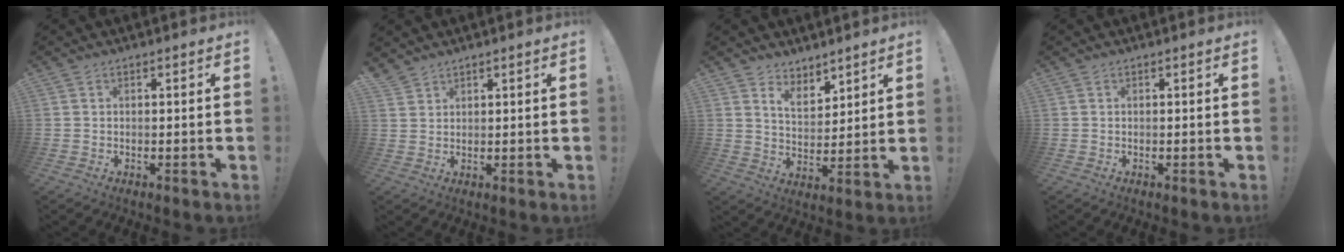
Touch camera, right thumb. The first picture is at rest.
{"total": 2.5, "force": [2.3, 0.9, 0.4], "torque": [-0.011, -0.013, 0.047]}
{"total": 6.6, "force": [5.5, 3.4, 1.6], "torque": [-0.036, -0.042, 0.105]}
{"total": 0.0}